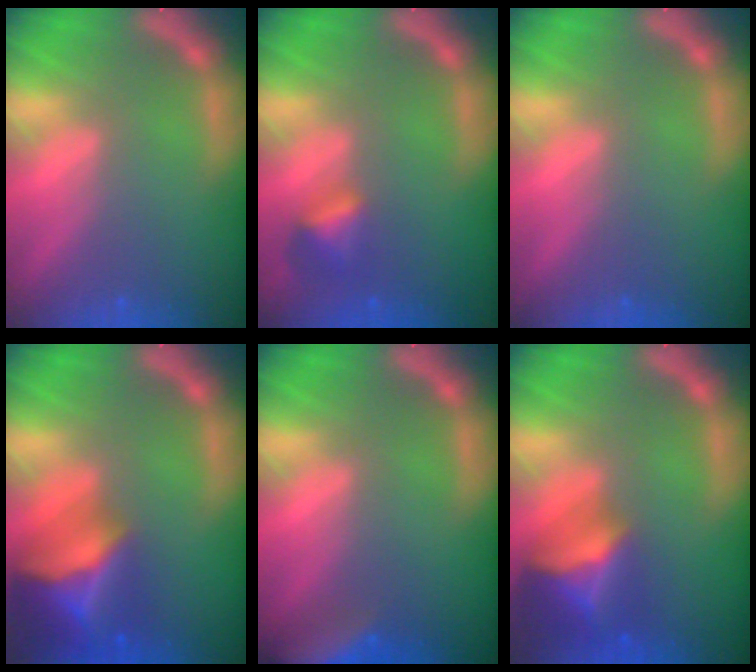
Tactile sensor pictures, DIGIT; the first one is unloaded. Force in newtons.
{"total": 2.4}
{"total": 0.0}
{"total": 10.0}
{"total": 7.5}
{"total": 7.5}